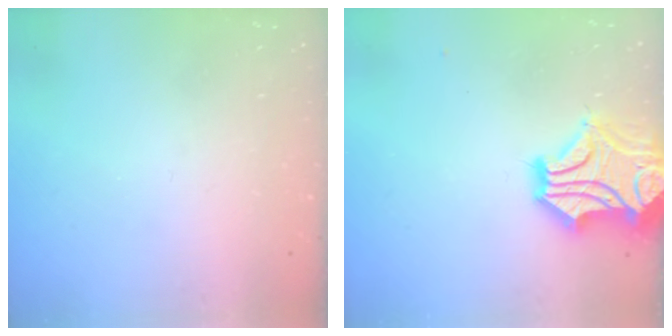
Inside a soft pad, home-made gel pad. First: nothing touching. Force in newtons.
{"total": 9.0, "press": 8.7, "slide": 2.2}